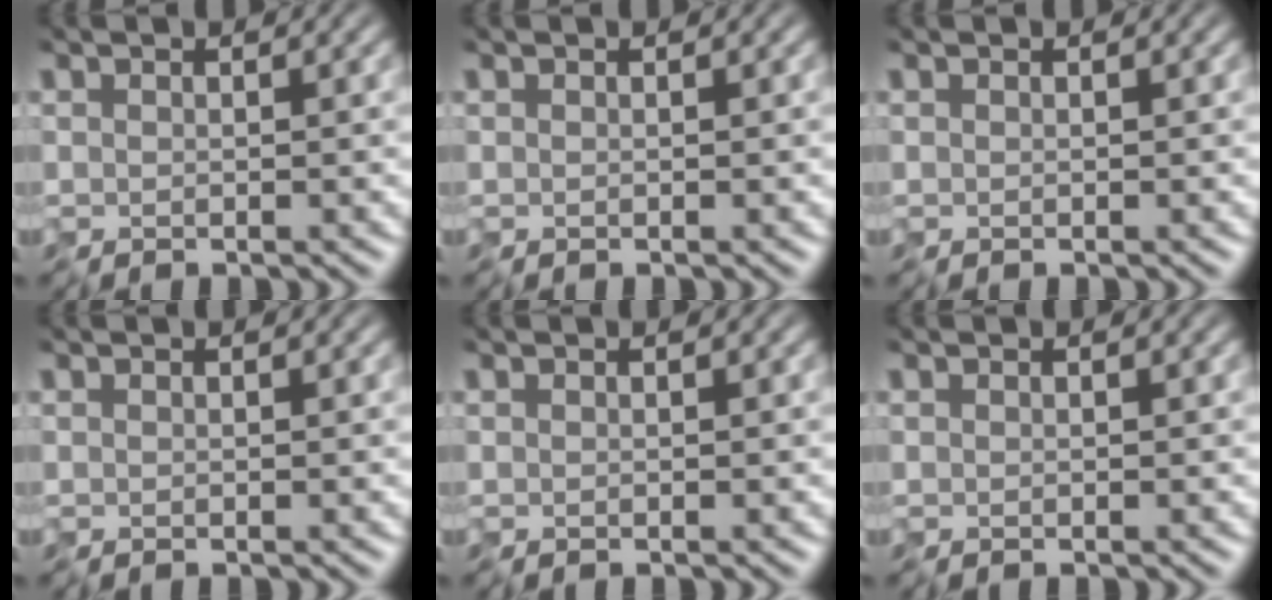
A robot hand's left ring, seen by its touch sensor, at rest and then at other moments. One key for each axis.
{"total": 0.0}
{"total": 0.0}
{"total": 0.0}
{"total": 0.0}
{"total": 0.0}